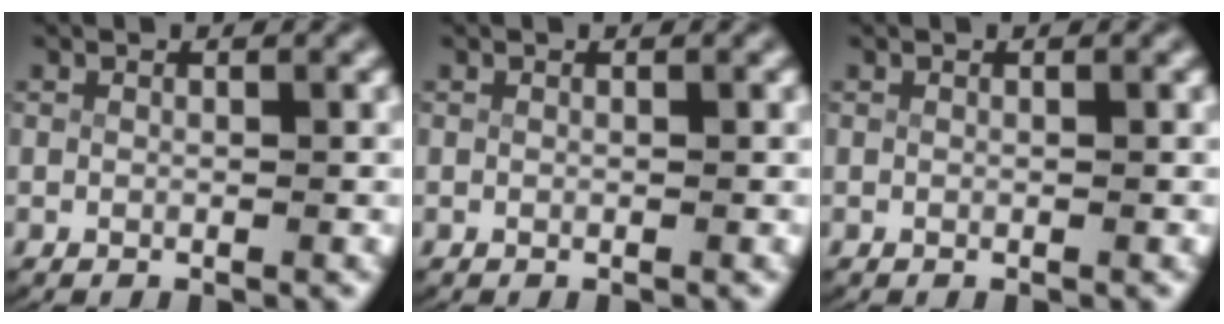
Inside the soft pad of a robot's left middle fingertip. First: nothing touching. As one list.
[{"total": 0.0}, {"total": 0.0}]